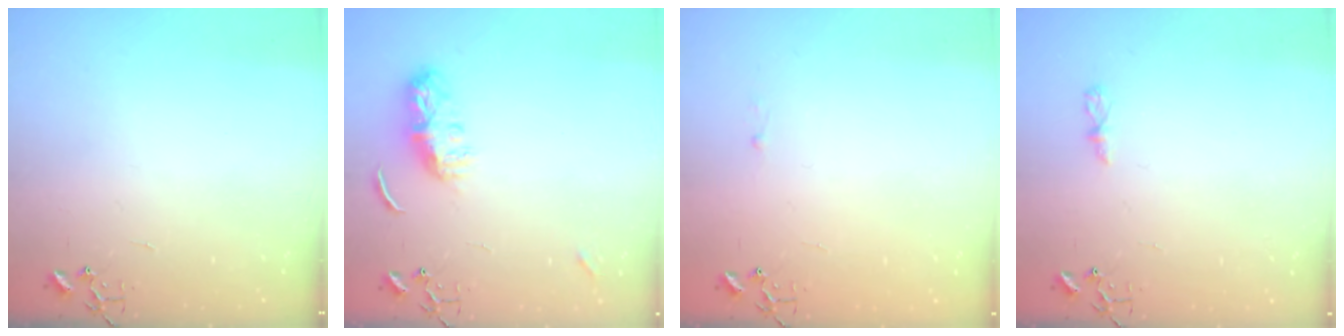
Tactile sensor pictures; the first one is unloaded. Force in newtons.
{"total": 7.4, "press": 7.4, "slide": 0.5}
{"total": 1.8, "press": 1.8, "slide": 0.2}
{"total": 4.4, "press": 4.4, "slide": 0.6}